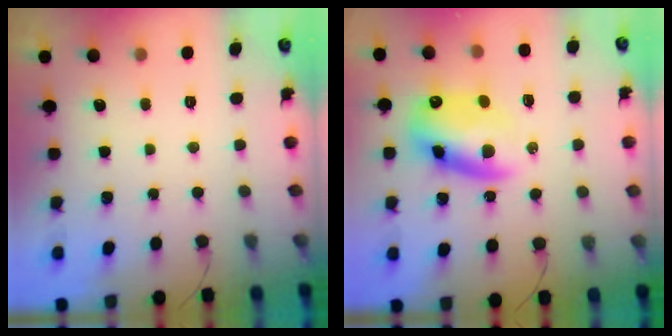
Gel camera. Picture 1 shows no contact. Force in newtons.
{"total": 11.3, "press": 11.1, "slide": 2.5}